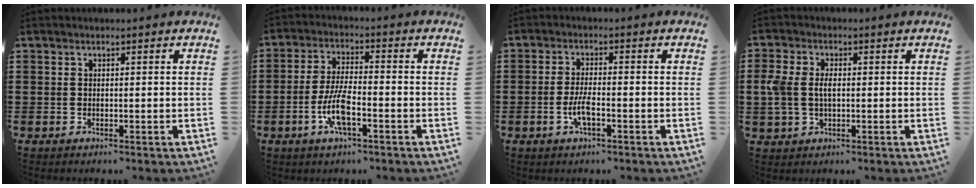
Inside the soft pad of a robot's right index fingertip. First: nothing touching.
{"total": 6.9, "force": [-2.7, 1.9, 6.1], "torque": [-0.134, -0.010, -0.053]}
{"total": 3.6, "force": [-1.4, 0.8, 3.3], "torque": [-0.077, -0.008, -0.030]}
{"total": 4.2, "force": [0.2, 2.8, 3.2], "torque": [-0.082, 0.005, -0.004]}